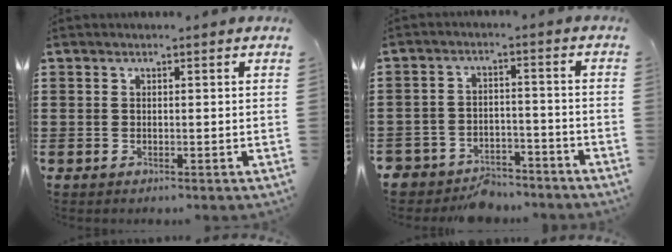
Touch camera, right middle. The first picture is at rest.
{"total": 6.1, "force": [-5.8, 1.8, 0.4], "torque": [-0.009, 0.019, -0.117]}